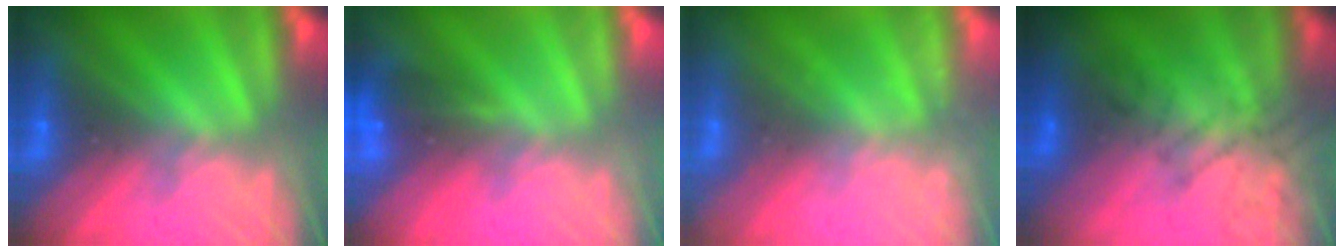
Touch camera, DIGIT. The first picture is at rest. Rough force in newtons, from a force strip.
{"total": 4.6}
{"total": 2.2}
{"total": 4.4}